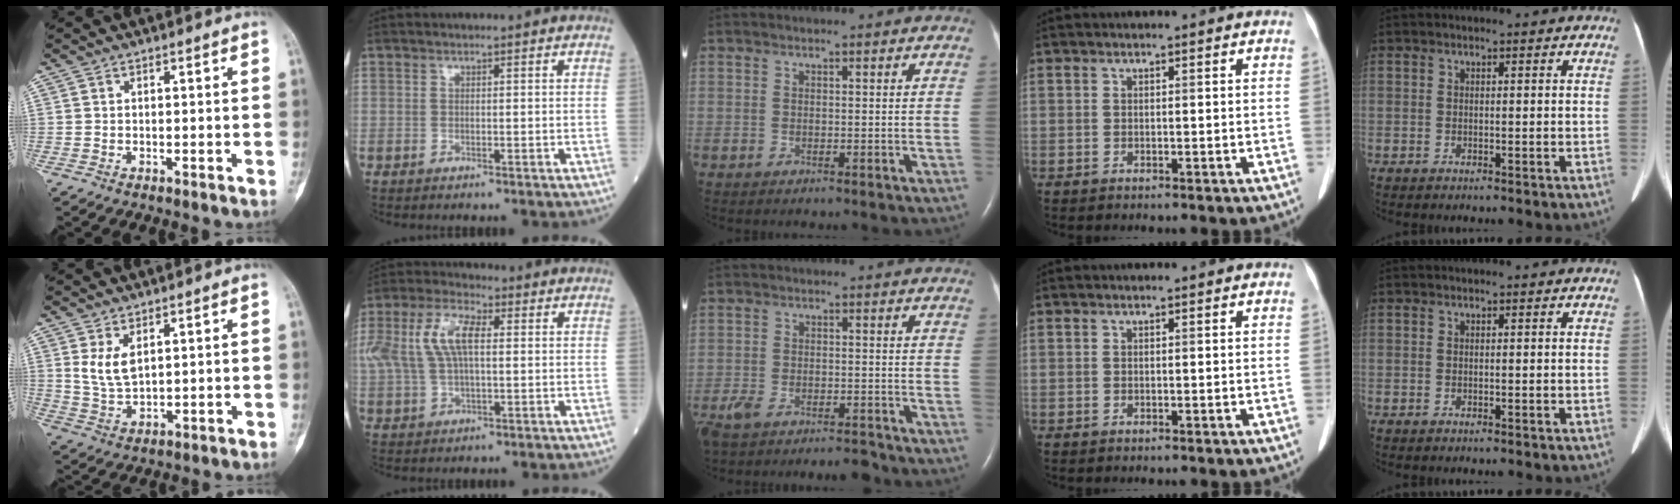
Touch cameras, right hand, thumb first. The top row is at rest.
{"thumb": {"total": 5.2, "force": [2.2, 2.5, 4.0], "torque": [-0.075, -0.016, 0.054]}, "index": {"total": 11.0, "force": [2.3, 4.8, 9.6], "torque": [-0.218, 0.023, 0.045]}, "middle": {"total": 8.1, "force": [-6.9, 2.3, 3.6], "torque": [-0.070, -0.003, -0.115]}}